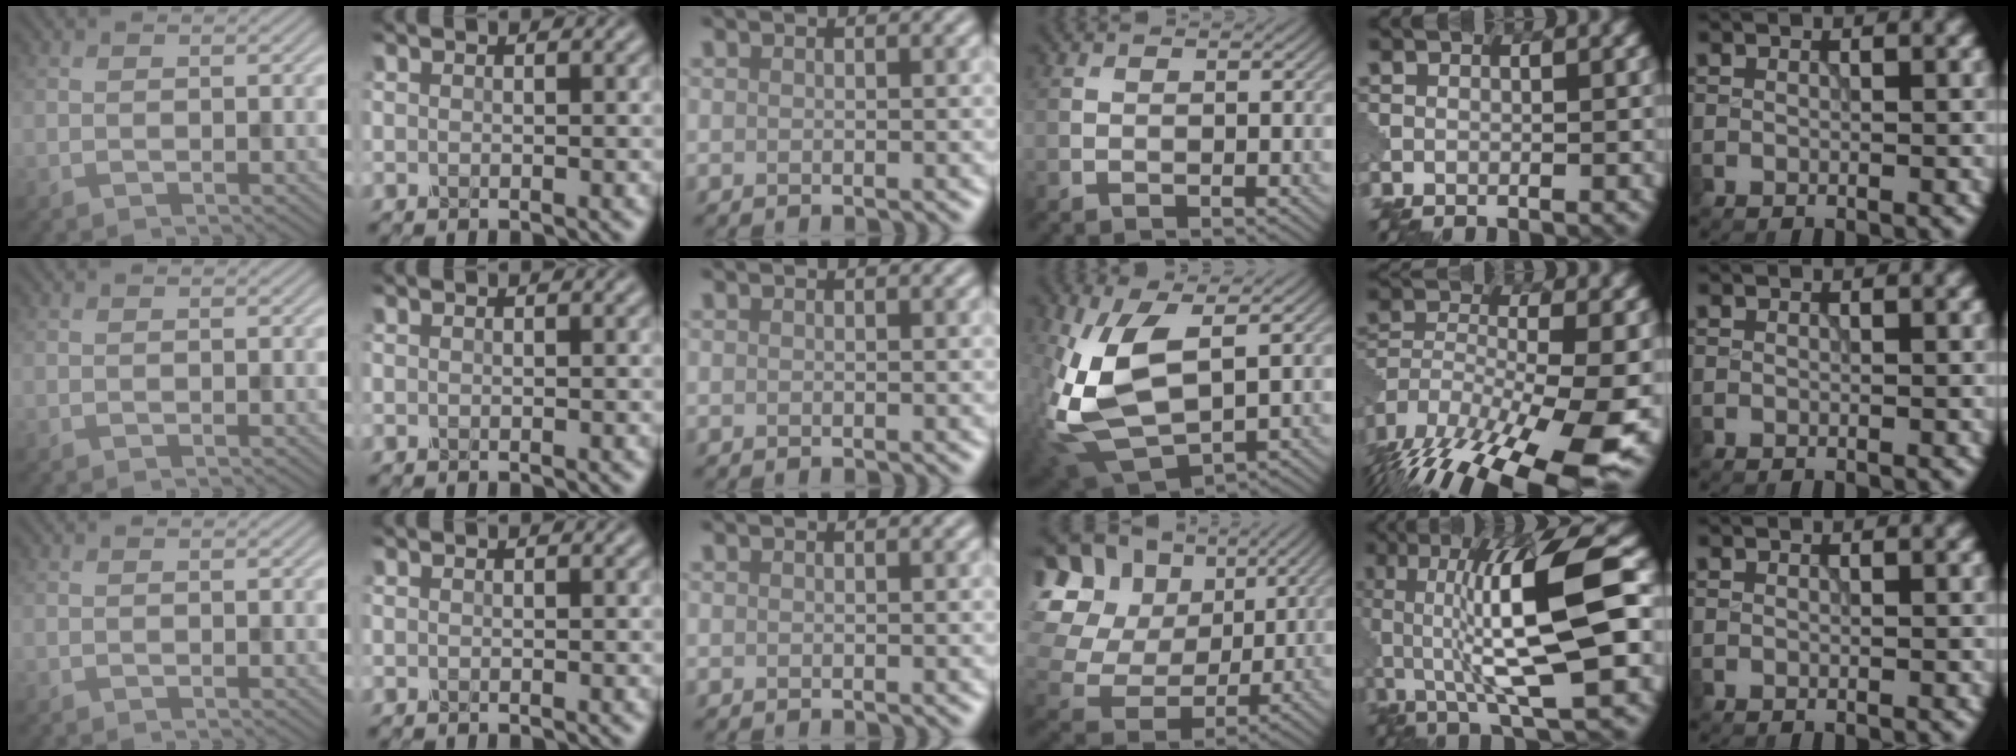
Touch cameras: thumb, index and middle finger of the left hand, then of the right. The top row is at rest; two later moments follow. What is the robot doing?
{"motion": "wrap", "object": "tissue paper"}